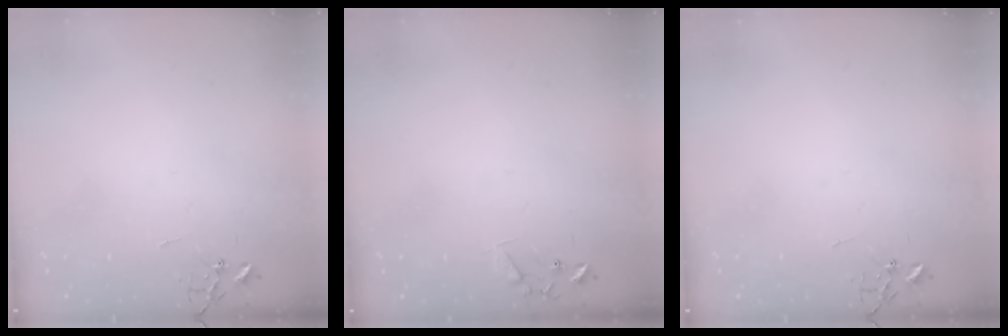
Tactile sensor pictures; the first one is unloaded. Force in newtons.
{"total": 7.7, "press": 7.7, "slide": 0.5}
{"total": 0.0}